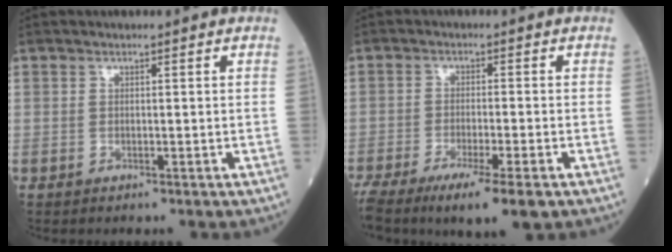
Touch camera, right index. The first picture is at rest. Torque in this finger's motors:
{"motor_torque": [0.13, -0.38, 0.59, 0.17]}